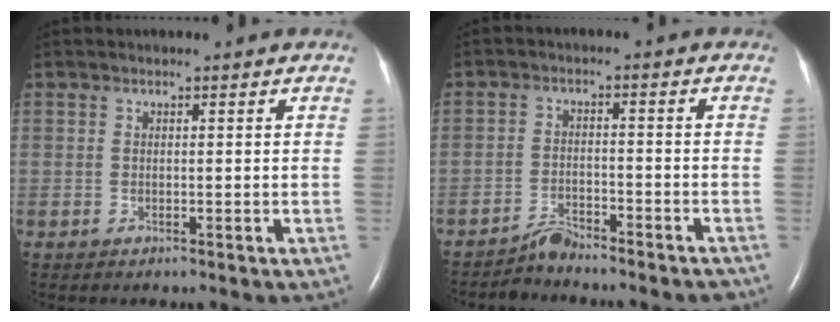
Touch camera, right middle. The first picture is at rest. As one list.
[{"total": 4.4, "force": [-4.3, 0.6, 0.6], "torque": [-0.006, -0.007, -0.070]}]